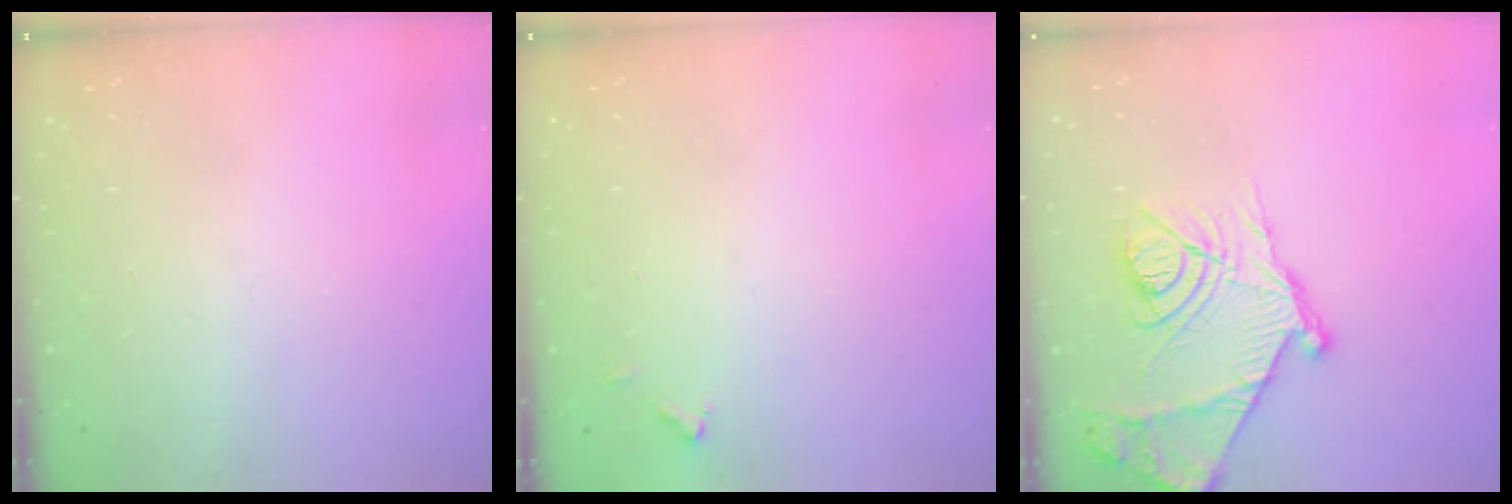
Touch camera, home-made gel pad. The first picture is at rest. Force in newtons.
{"total": 4.0, "press": 3.9, "slide": 0.2}
{"total": 18.9, "press": 18.8, "slide": 1.6}